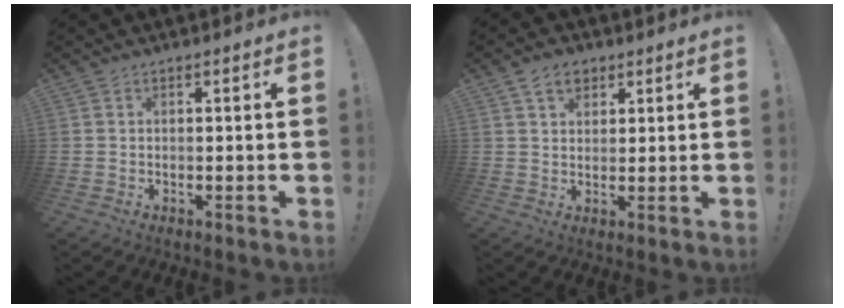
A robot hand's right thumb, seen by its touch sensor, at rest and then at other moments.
{"total": 6.2, "force": [3.4, 4.3, 2.7], "torque": [-0.038, -0.008, 0.063]}